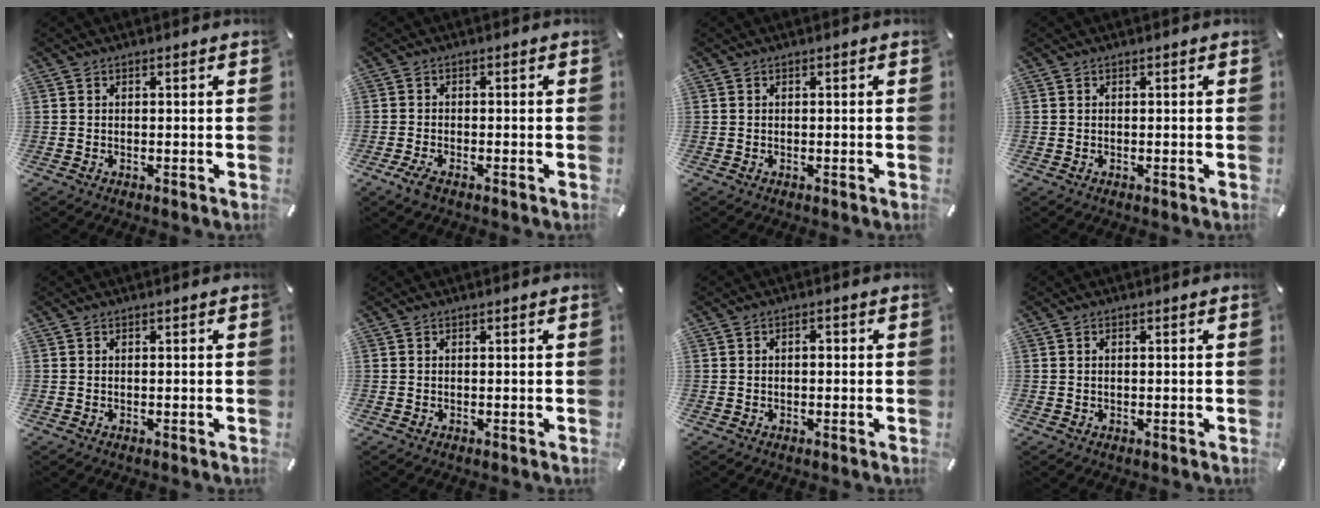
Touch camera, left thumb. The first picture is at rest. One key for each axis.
{"total": 2.8, "fx": -1.7, "fy": 0.9, "fz": 2.0, "tx": -0.044, "ty": 0.002, "tz": -0.035}
{"total": 0.0}
{"total": 0.0}
{"total": 0.0}
{"total": 0.0}
{"total": 1.6, "fx": -0.1, "fy": 1.0, "fz": 1.2, "tx": -0.023, "ty": 0.005, "tz": -0.004}
{"total": 0.7, "fx": 0.2, "fy": 0.4, "fz": 0.6, "tx": -0.012, "ty": 0.002, "tz": 0.002}